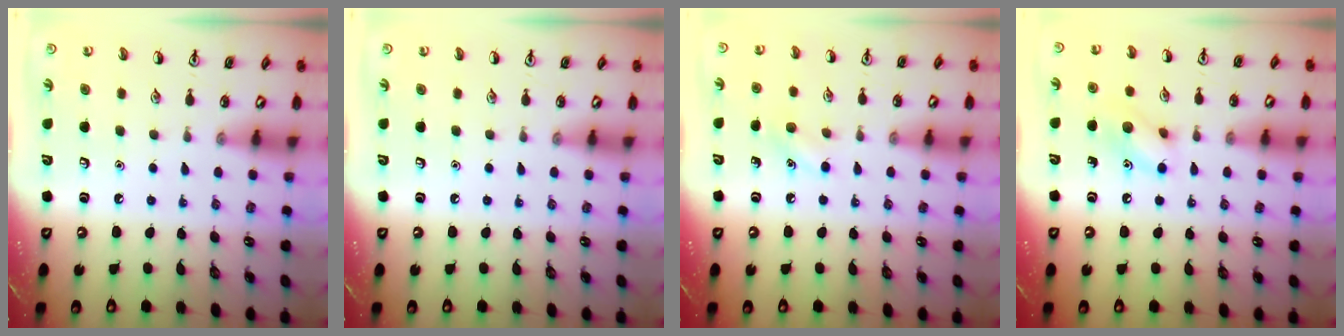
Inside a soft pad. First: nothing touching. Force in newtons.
{"total": 0.0}
{"total": 6.4, "press": 6.1, "slide": 2.0}
{"total": 8.6, "press": 8.6, "slide": 0.6}